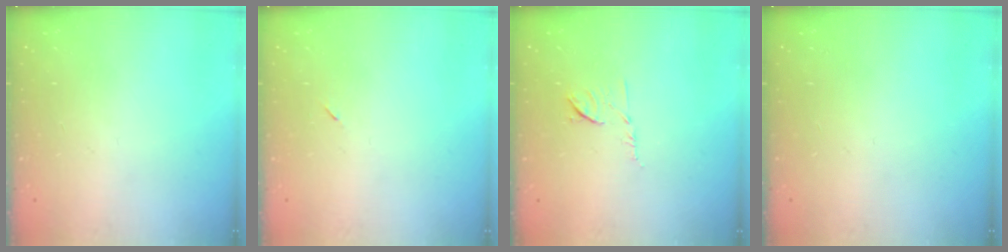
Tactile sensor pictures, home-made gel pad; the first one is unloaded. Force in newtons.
{"total": 2.6, "press": 2.3, "slide": 1.2}
{"total": 6.6, "press": 6.5, "slide": 0.9}
{"total": 0.0}